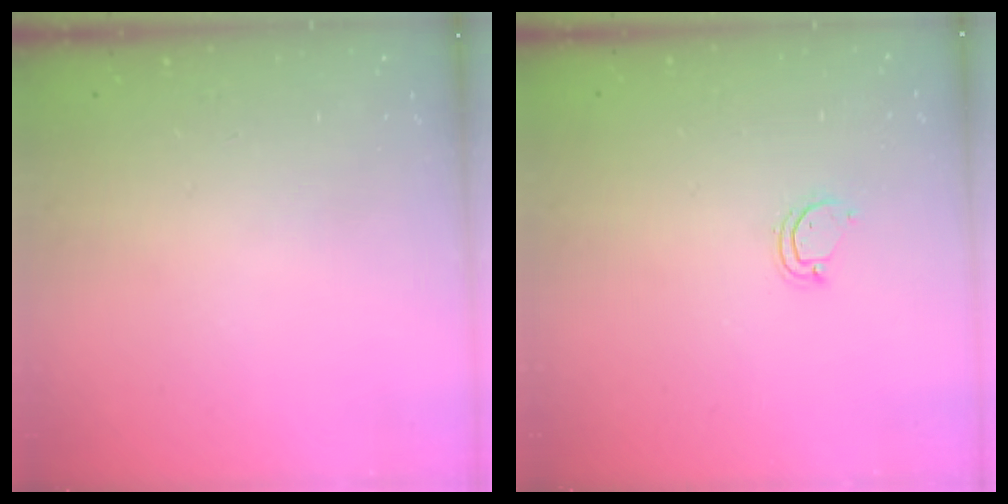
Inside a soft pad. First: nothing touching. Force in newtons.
{"total": 3.0, "press": 3.0, "slide": 0.2}